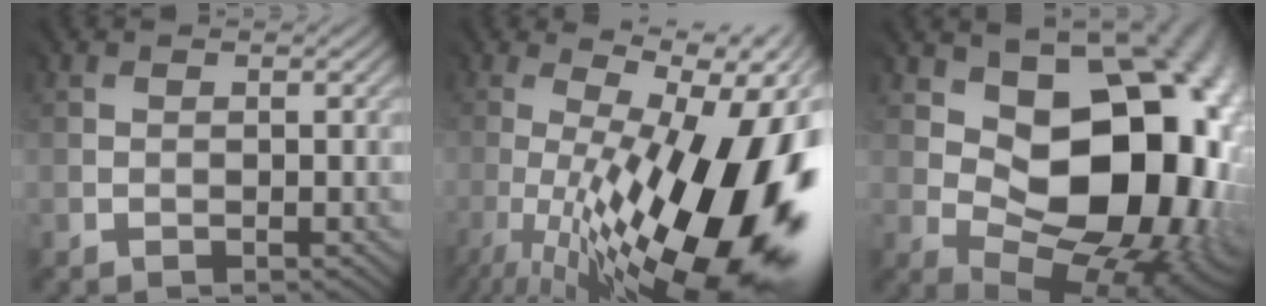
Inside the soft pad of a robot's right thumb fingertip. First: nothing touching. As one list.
[{"total": 20.6, "force": [-5.1, 7.0, 18.7], "torque": [-0.255, -0.013, -0.084]}, {"total": 18.3, "force": [2.9, 12.1, 13.4], "torque": [-0.130, 0.001, 0.058]}]